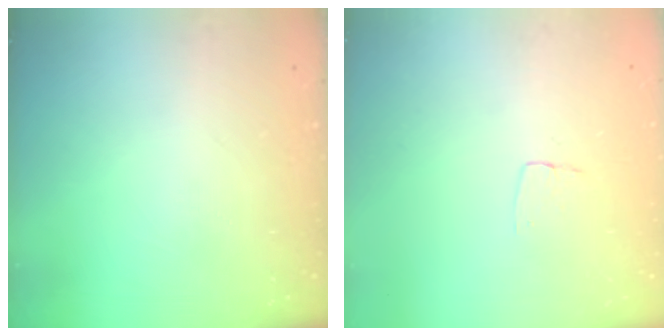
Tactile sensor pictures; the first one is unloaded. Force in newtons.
{"total": 3.4, "press": 3.4, "slide": 0.2}